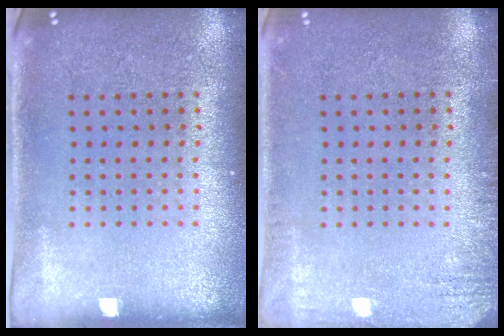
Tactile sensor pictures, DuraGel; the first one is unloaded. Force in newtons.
{"total": 1.6, "press": 1.5, "slide": 0.3}